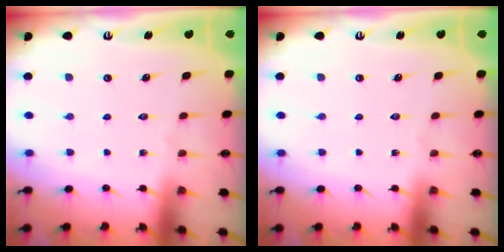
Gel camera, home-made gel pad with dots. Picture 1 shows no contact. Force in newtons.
{"total": 0.0}